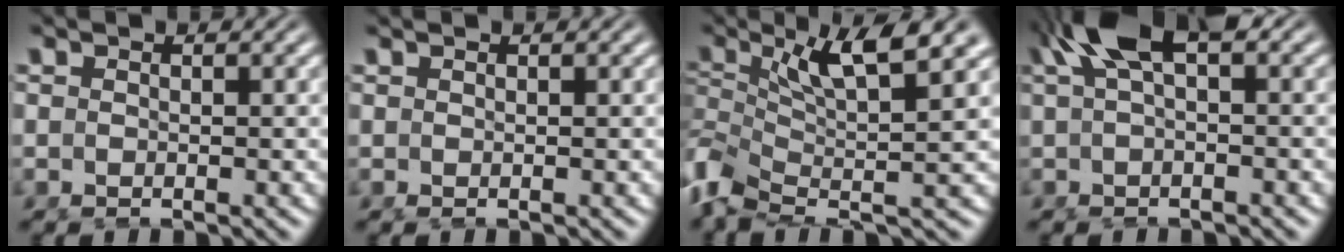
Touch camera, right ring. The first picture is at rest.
{"total": 0.6, "force": [0.5, -0.3, 0.0], "torque": [0.004, 0.003, 0.011]}
{"total": 6.2, "force": [-0.1, 3.6, 5.0], "torque": [-0.118, -0.019, -0.003]}
{"total": 7.5, "force": [2.7, 3.2, 6.2], "torque": [-0.114, 0.016, 0.041]}